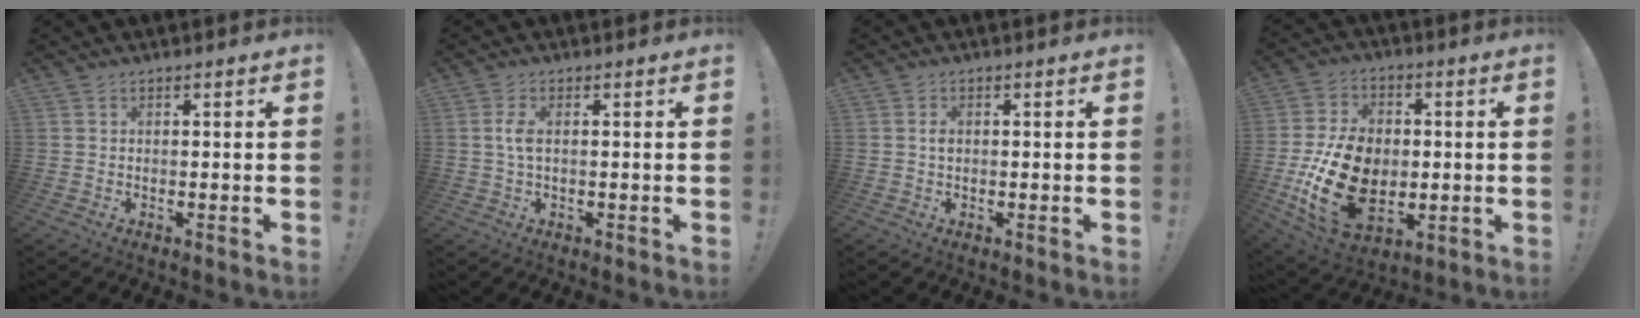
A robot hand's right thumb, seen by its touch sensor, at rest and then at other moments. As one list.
[{"total": 3.3, "force": [0.2, 1.2, 3.1], "torque": [-0.070, 0.004, 0.001]}, {"total": 1.4, "force": [0.0, 1.1, 0.9], "torque": [-0.014, 0.002, -0.001]}, {"total": 21.4, "force": [-3.0, 15.1, 14.9], "torque": [-0.266, 0.014, -0.038]}]